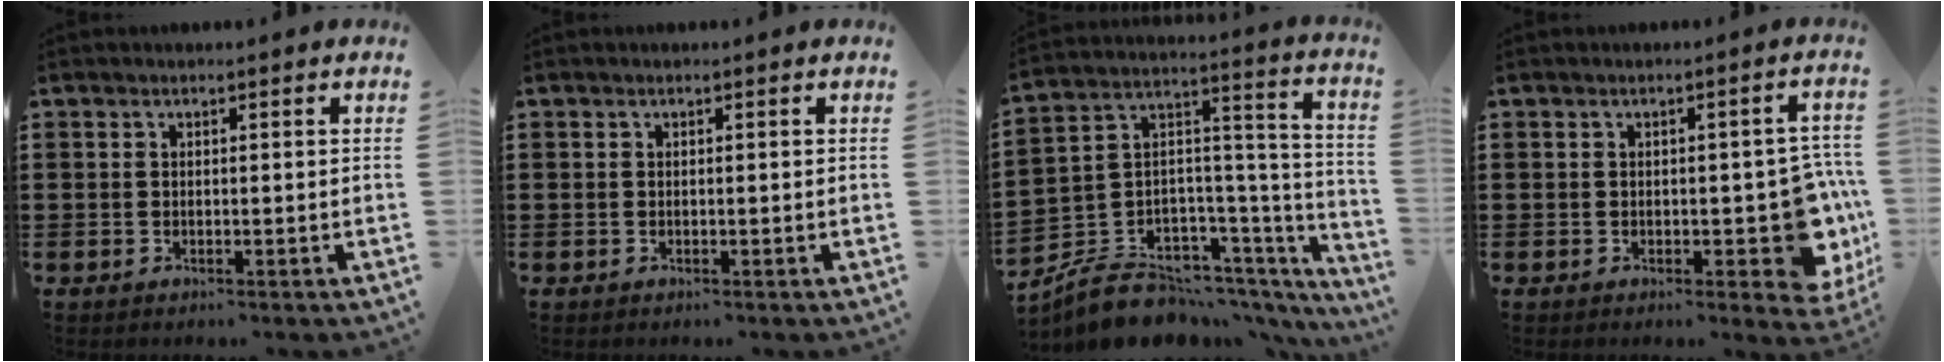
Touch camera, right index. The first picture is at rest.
{"total": 0.0}
{"total": 7.1, "force": [-5.7, 4.1, 1.0], "torque": [-0.036, -0.010, -0.105]}
{"total": 7.4, "force": [-1.0, 3.8, 6.3], "torque": [-0.065, -0.008, -0.014]}